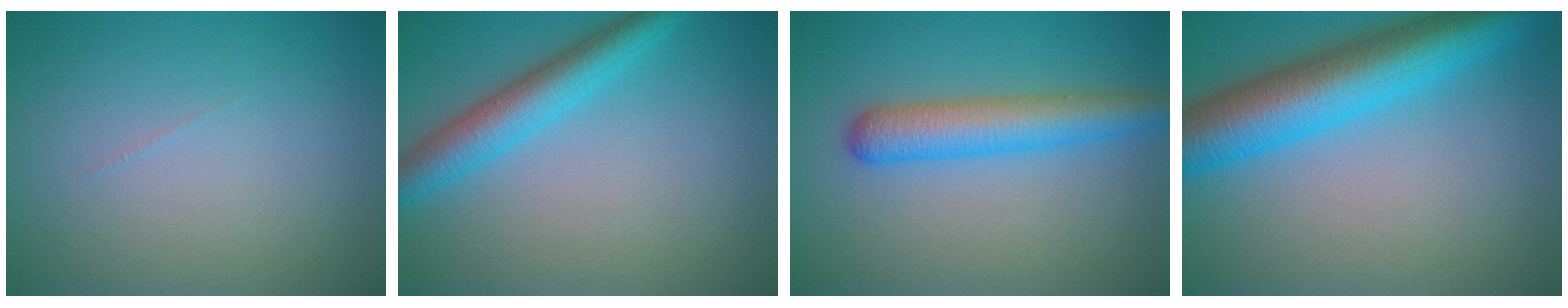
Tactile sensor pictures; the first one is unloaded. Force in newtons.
{"total": 4.5, "press": 4.5, "slide": 0.3}
{"total": 4.8, "press": 4.8, "slide": 0.2}
{"total": 9.7, "press": 9.7, "slide": 0.3}